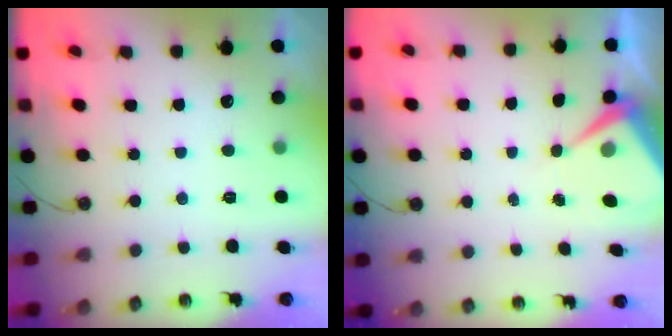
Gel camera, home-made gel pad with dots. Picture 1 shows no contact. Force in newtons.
{"total": 6.3, "press": 6.3, "slide": 0.8}